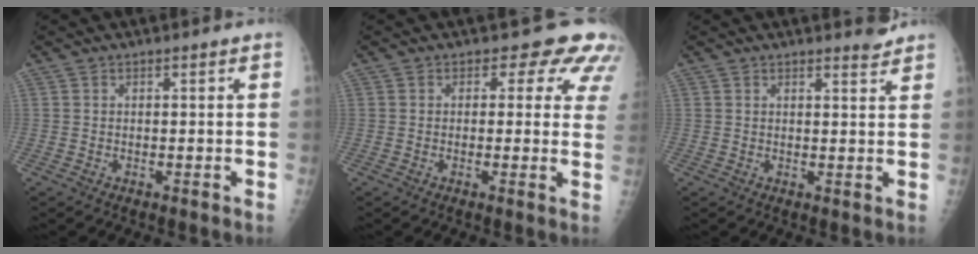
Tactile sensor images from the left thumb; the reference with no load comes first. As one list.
[{"total": 7.0, "force": [4.7, 4.3, 2.9], "torque": [0.009, -0.014, 0.027]}, {"total": 1.8, "force": [1.8, 0.0, 0.3], "torque": [-0.001, -0.020, 0.023]}]